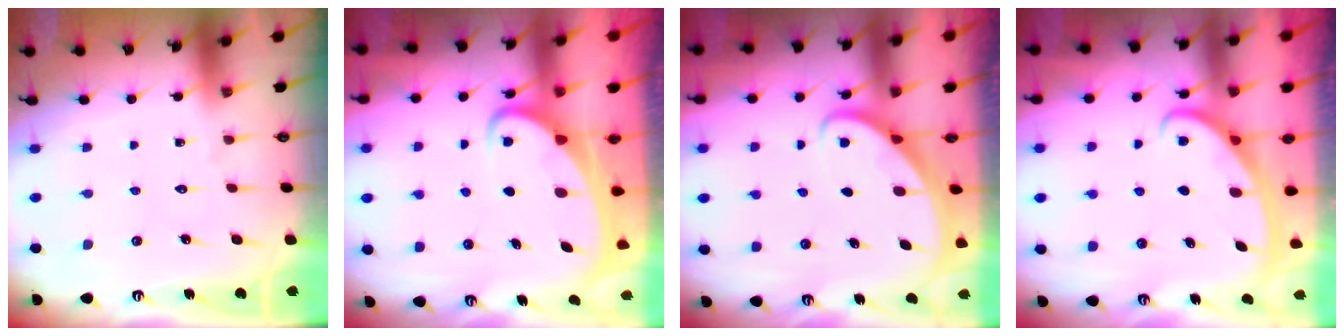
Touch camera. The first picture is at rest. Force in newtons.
{"total": 4.0, "press": 4.0, "slide": 0.5}
{"total": 2.4, "press": 2.3, "slide": 0.3}
{"total": 2.6, "press": 2.6, "slide": 0.4}